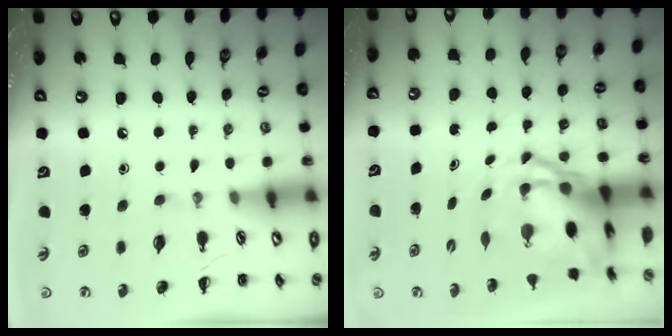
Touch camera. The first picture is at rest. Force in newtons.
{"total": 6.2, "press": 6.0, "slide": 1.6}